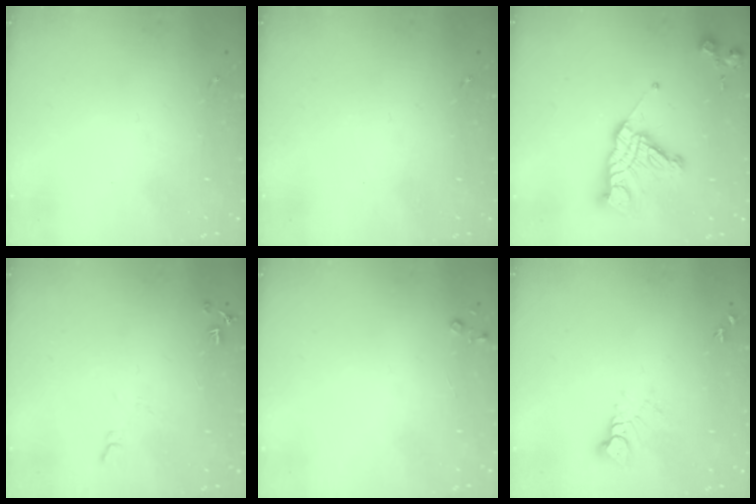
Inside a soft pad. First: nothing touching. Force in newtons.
{"total": 0.0}
{"total": 15.8, "press": 15.8, "slide": 1.3}
{"total": 6.1, "press": 6.0, "slide": 1.0}
{"total": 3.6, "press": 3.6, "slide": 0.4}
{"total": 4.4, "press": 4.4, "slide": 0.1}